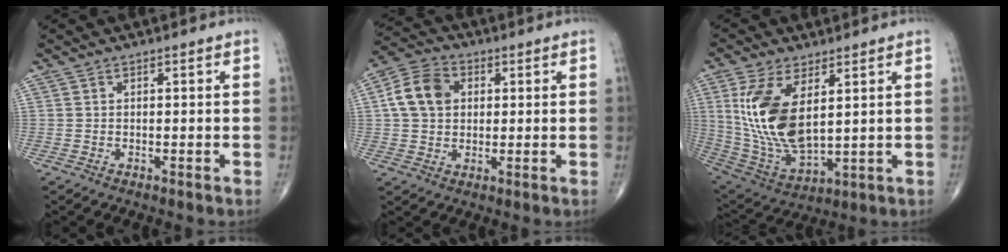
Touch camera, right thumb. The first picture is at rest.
{"total": 9.3, "force": [1.7, 7.0, 5.8], "torque": [-0.097, 0.013, 0.024]}
{"total": 16.4, "force": [3.9, 7.9, 13.8], "torque": [-0.274, -0.022, 0.095]}